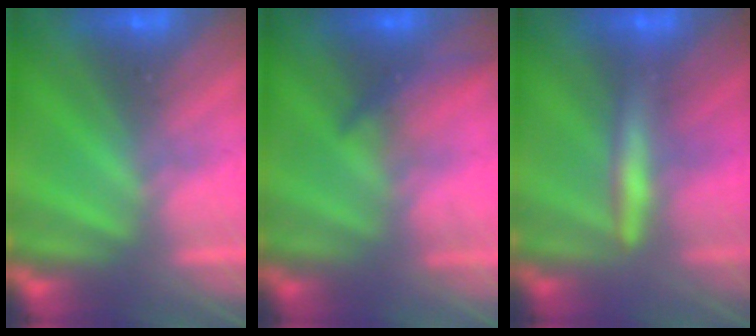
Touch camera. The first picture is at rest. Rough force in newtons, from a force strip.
{"total": 1.9}
{"total": 2.5}